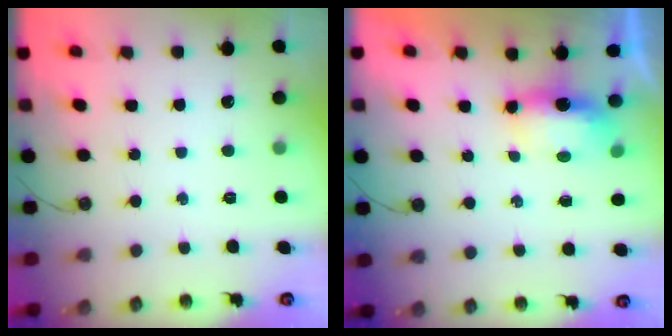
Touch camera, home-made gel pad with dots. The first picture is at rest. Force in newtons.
{"total": 6.3, "press": 6.3, "slide": 0.4}